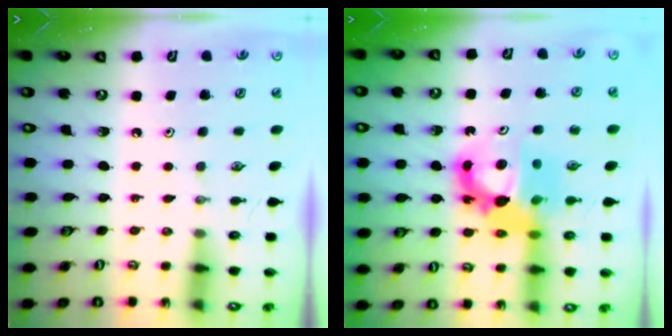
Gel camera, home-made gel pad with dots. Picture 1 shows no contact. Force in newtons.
{"total": 13.6, "press": 13.5, "slide": 1.6}